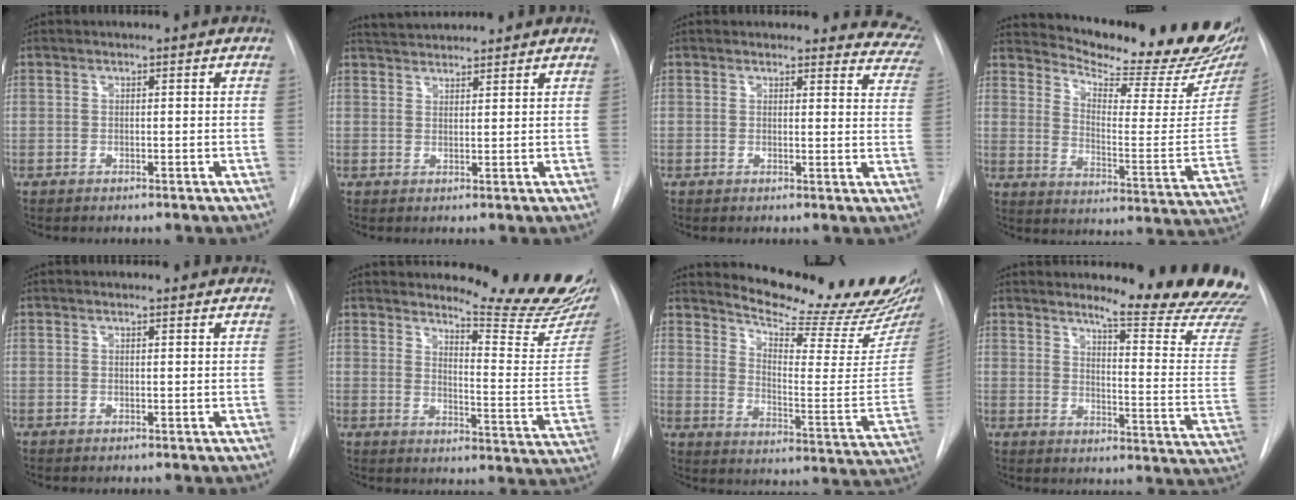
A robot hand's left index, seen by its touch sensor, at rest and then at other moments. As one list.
[{"total": 5.5, "force": [5.3, 0.6, 1.3], "torque": [-0.028, 0.036, 0.088]}, {"total": 11.8, "force": [11.3, 3.4, 0.4], "torque": [0.054, -0.064, 0.074]}, {"total": 22.0, "force": [20.1, 2.8, 8.3], "torque": [-0.126, -0.099, 0.258]}, {"total": 2.9, "force": [2.8, 0.5, 0.6], "torque": [-0.014, 0.014, 0.026]}, {"total": 16.8, "force": [15.9, 0.3, 5.5], "torque": [-0.075, -0.124, 0.187]}, {"total": 21.8, "force": [20.0, 1.4, 8.6], "torque": [-0.130, -0.111, 0.258]}, {"total": 18.4, "force": [17.3, 0.4, 6.5], "torque": [-0.082, -0.137, 0.194]}]